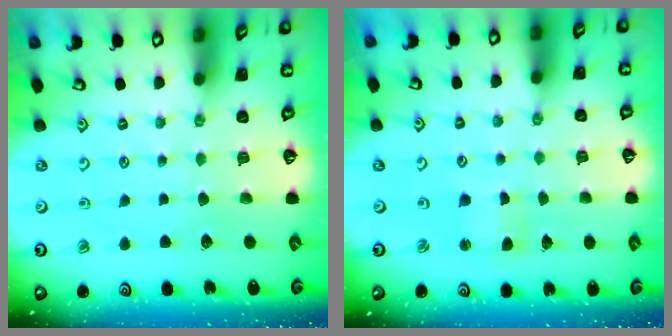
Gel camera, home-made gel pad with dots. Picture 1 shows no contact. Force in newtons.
{"total": 1.5, "press": 1.5, "slide": 0.3}